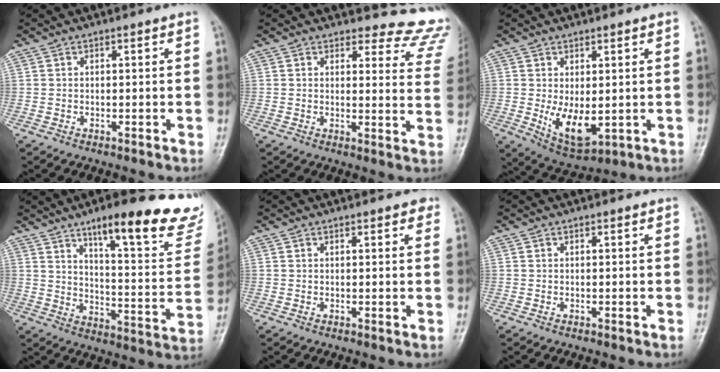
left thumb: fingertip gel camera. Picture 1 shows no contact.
{"total": 12.6, "force": [12.1, 3.6, 0.0], "torque": [0.057, -0.119, 0.096]}
{"total": 8.0, "force": [-0.4, 4.0, 6.9], "torque": [-0.102, -0.018, 0.012]}
{"total": 23.6, "force": [16.4, 5.6, 16.0], "torque": [-0.177, -0.077, 0.225]}
{"total": 1.5, "force": [1.0, 0.7, 1.0], "torque": [-0.005, -0.002, 0.008]}
{"total": 0.0}